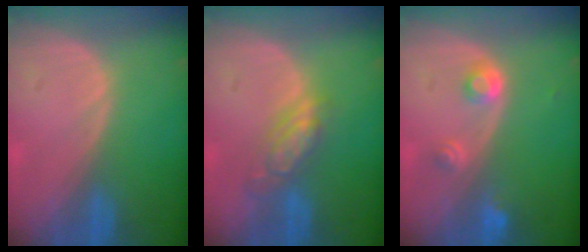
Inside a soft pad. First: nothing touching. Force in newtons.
{"total": 5.5, "press": 4.7, "slide": 2.8}
{"total": 2.9, "press": 2.9, "slide": 0.5}